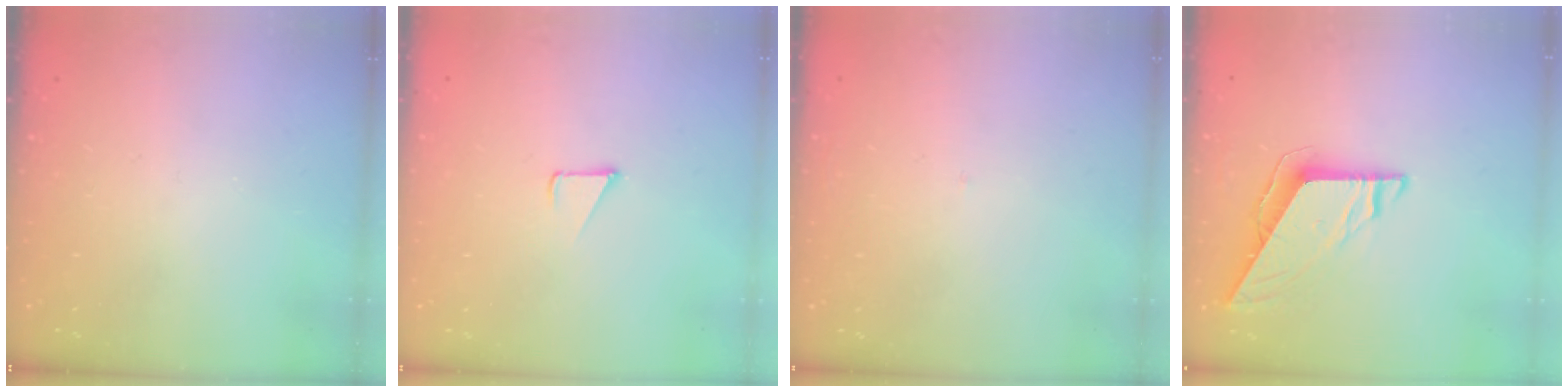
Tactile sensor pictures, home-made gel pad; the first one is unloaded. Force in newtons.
{"total": 2.3, "press": 2.3, "slide": 0.2}
{"total": 1.7, "press": 1.6, "slide": 0.1}
{"total": 7.6, "press": 7.6, "slide": 0.2}